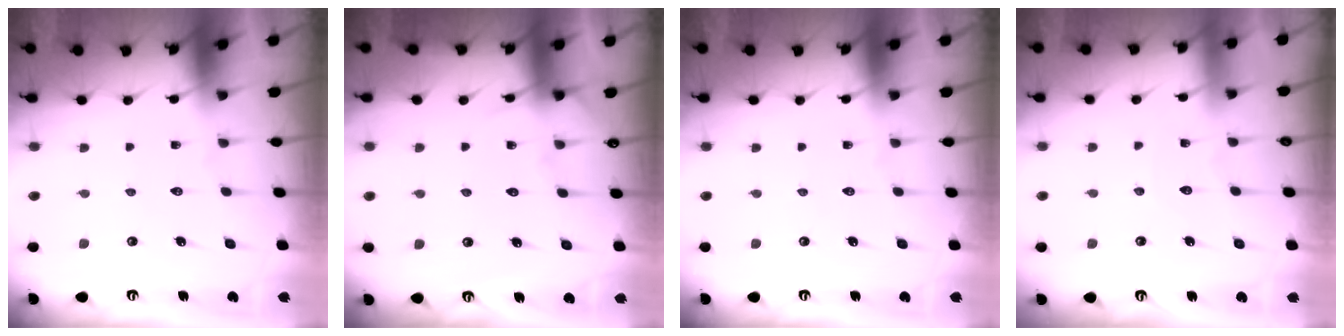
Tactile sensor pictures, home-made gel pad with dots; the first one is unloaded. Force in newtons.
{"total": 4.6, "press": 4.5, "slide": 0.6}
{"total": 0.0}
{"total": 3.9, "press": 3.8, "slide": 0.4}